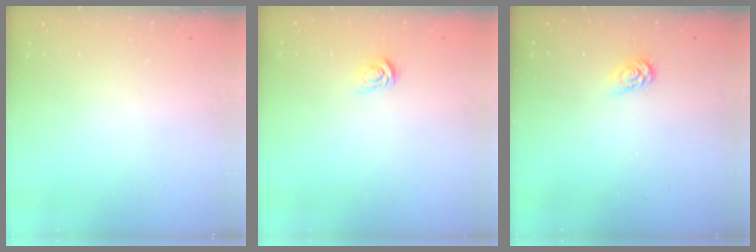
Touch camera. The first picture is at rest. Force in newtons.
{"total": 2.6, "press": 2.6, "slide": 0.3}
{"total": 3.2, "press": 3.2, "slide": 0.1}